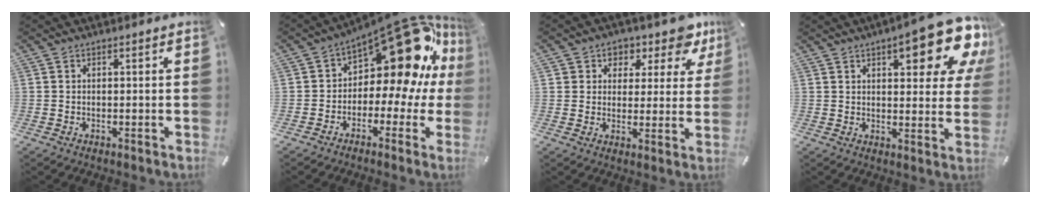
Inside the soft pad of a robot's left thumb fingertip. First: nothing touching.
{"total": 21.1, "force": [8.6, 10.9, 15.8], "torque": [-0.223, -0.072, 0.144]}
{"total": 7.7, "force": [4.5, 5.4, 3.2], "torque": [-0.037, -0.031, 0.075]}
{"total": 17.7, "force": [9.5, 6.5, 13.4], "torque": [-0.170, -0.056, 0.149]}